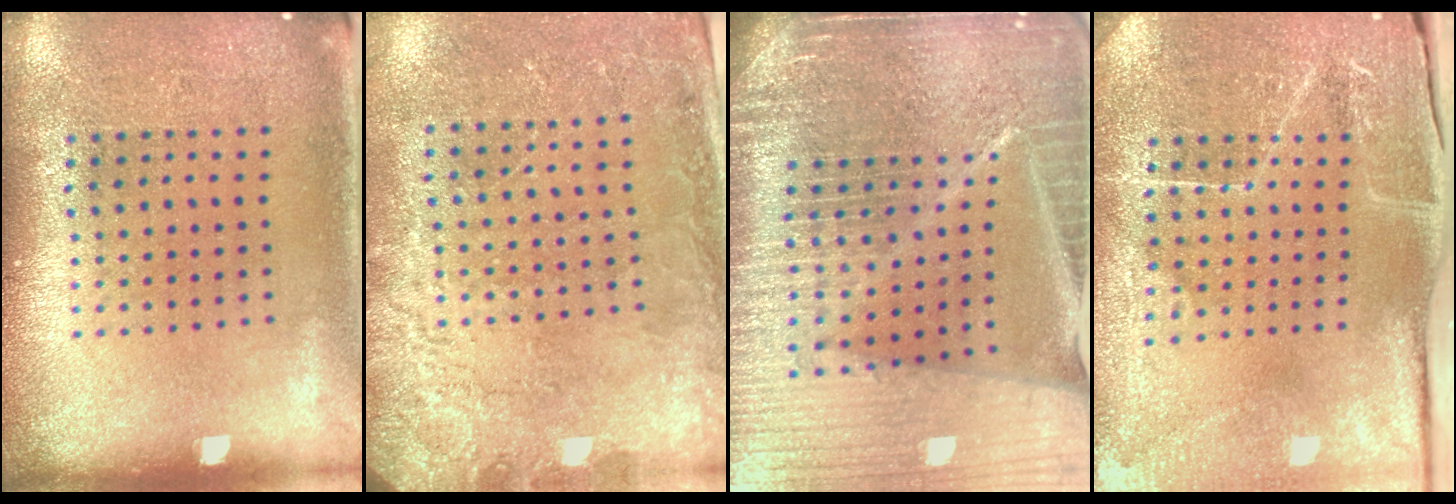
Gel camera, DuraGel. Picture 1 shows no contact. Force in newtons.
{"total": 2.5, "press": 2.4, "slide": 0.9}
{"total": 7.3, "press": 6.2, "slide": 3.9}
{"total": 3.9, "press": 3.8, "slide": 0.7}